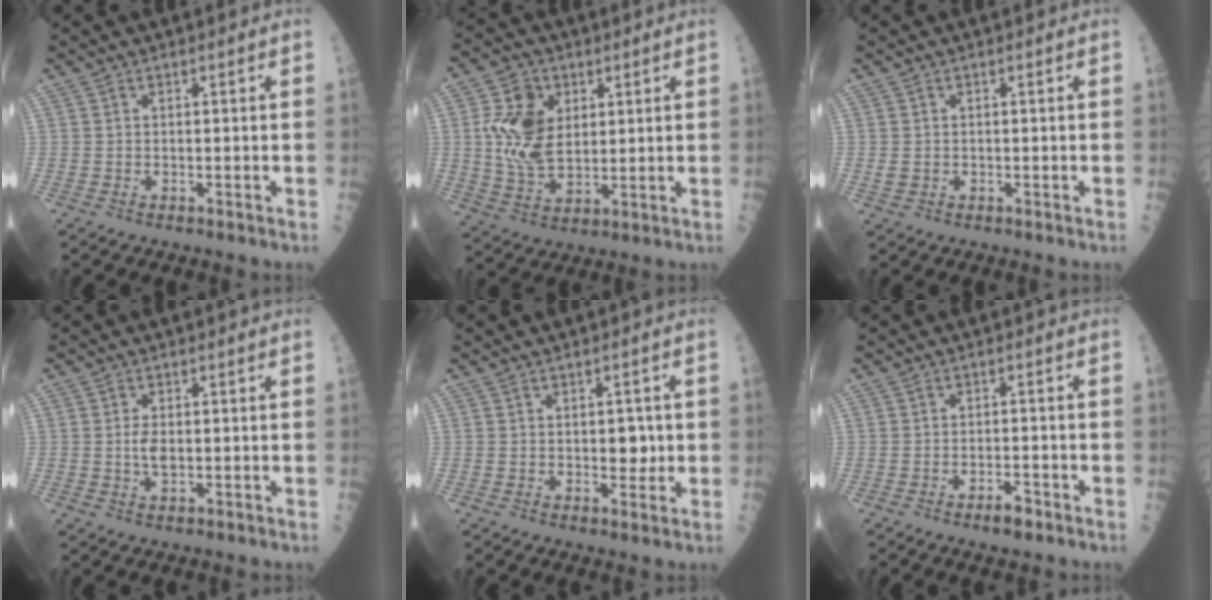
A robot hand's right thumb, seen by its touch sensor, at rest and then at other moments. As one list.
[{"total": 11.7, "force": [2.6, 7.8, 8.3], "torque": [-0.139, -0.010, 0.053]}, {"total": 1.4, "force": [-0.1, 1.2, 0.7], "torque": [-0.007, 0.003, 0.004]}, {"total": 3.0, "force": [0.0, 1.5, 2.6], "torque": [-0.045, -0.002, 0.002]}, {"total": 3.4, "force": [0.0, 2.2, 2.6], "torque": [-0.013, 0.000, 0.002]}, {"total": 3.0, "force": [-1.9, 1.1, 2.0], "torque": [-0.024, 0.014, -0.031]}]